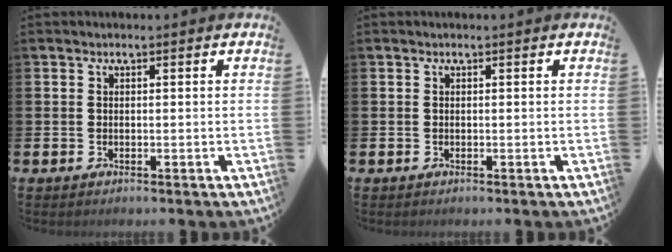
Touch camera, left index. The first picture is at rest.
{"total": 0.0}